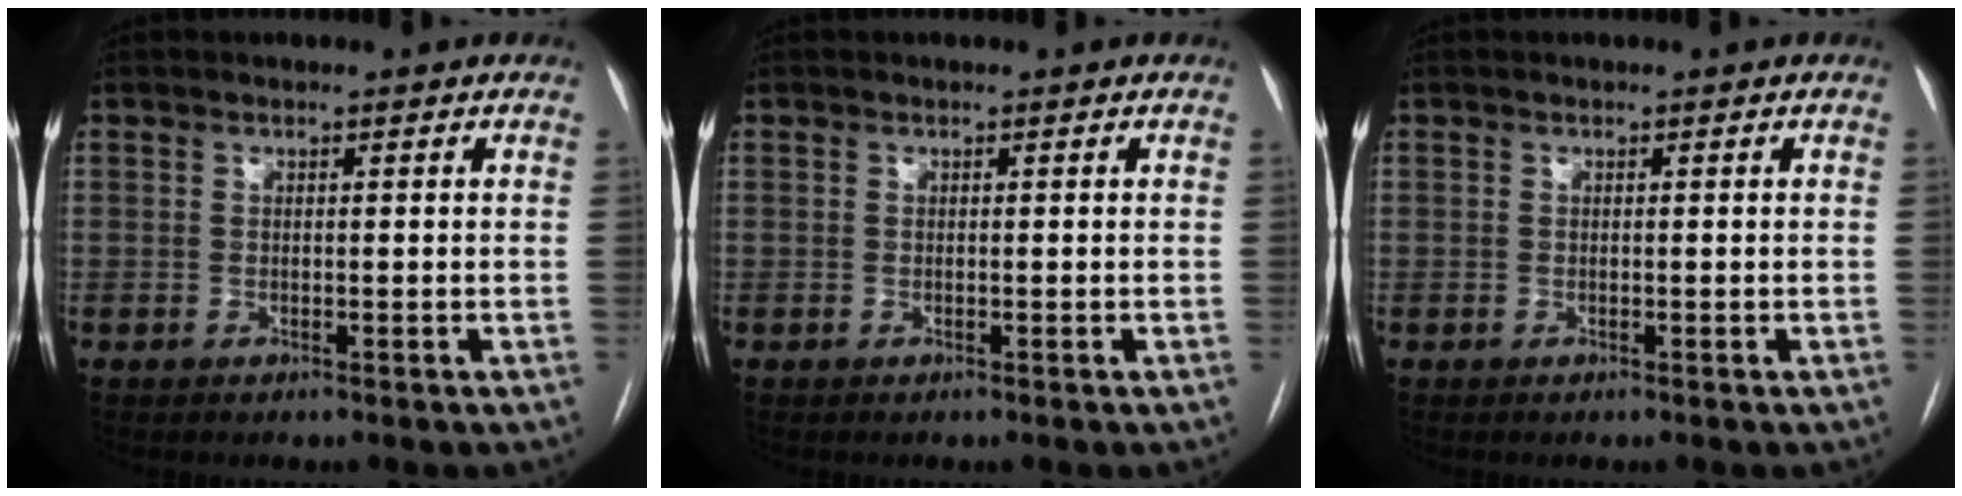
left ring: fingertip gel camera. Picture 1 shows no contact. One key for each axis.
{"total": 0.0}
{"total": 0.0}